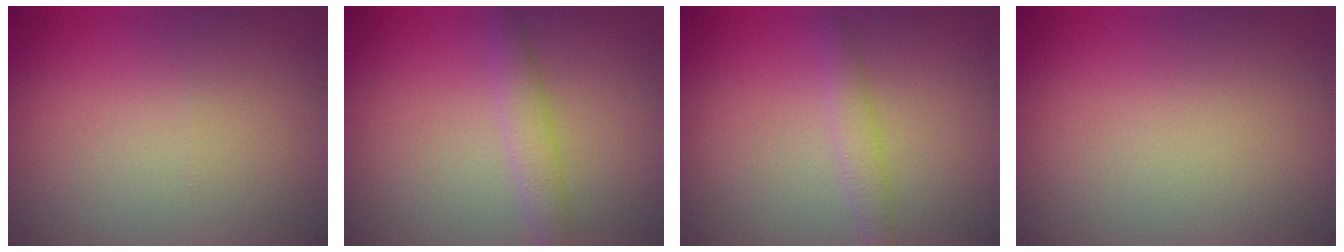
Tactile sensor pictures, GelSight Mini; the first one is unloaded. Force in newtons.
{"total": 2.2, "press": 2.2, "slide": 0.1}
{"total": 1.8, "press": 1.8, "slide": 0.1}
{"total": 0.0}